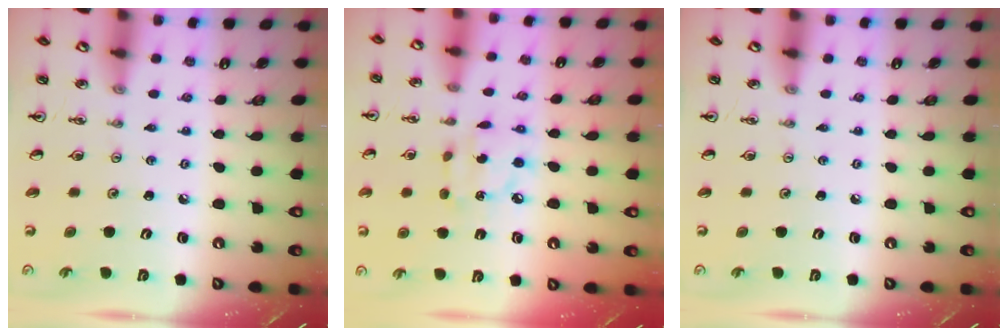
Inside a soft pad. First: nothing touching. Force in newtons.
{"total": 6.5, "press": 6.5, "slide": 0.3}
{"total": 0.0}